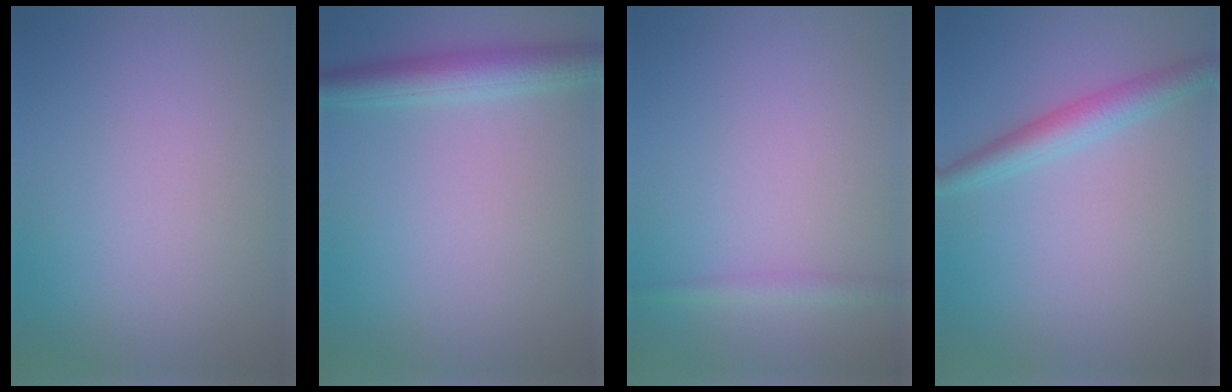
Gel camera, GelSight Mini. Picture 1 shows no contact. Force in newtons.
{"total": 3.6, "press": 3.6, "slide": 0.1}
{"total": 1.5, "press": 1.5, "slide": 0.1}
{"total": 2.9, "press": 2.9, "slide": 0.1}